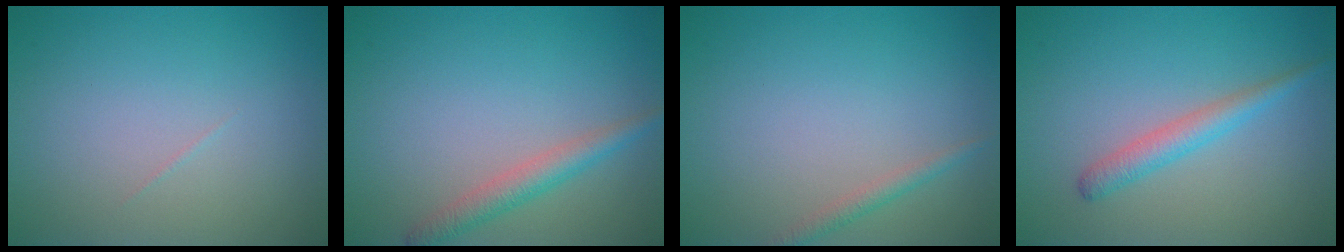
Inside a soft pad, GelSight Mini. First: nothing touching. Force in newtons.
{"total": 2.4, "press": 2.4, "slide": 0.1}
{"total": 1.2, "press": 1.2, "slide": 0.0}
{"total": 2.3, "press": 2.3, "slide": 0.0}